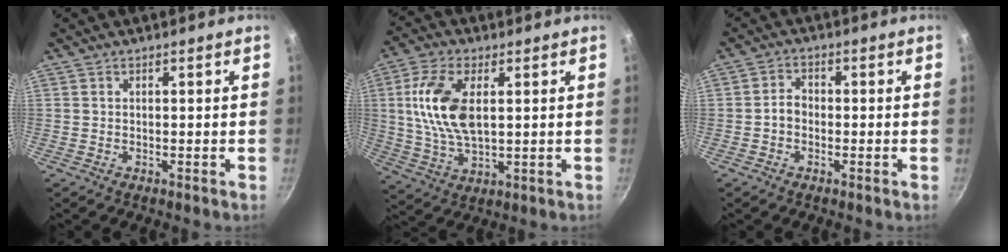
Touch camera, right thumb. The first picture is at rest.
{"total": 12.7, "force": [2.4, 6.5, 10.6], "torque": [-0.203, -0.002, 0.047]}
{"total": 2.9, "force": [-0.8, 2.2, 1.7], "torque": [-0.021, 0.017, -0.021]}